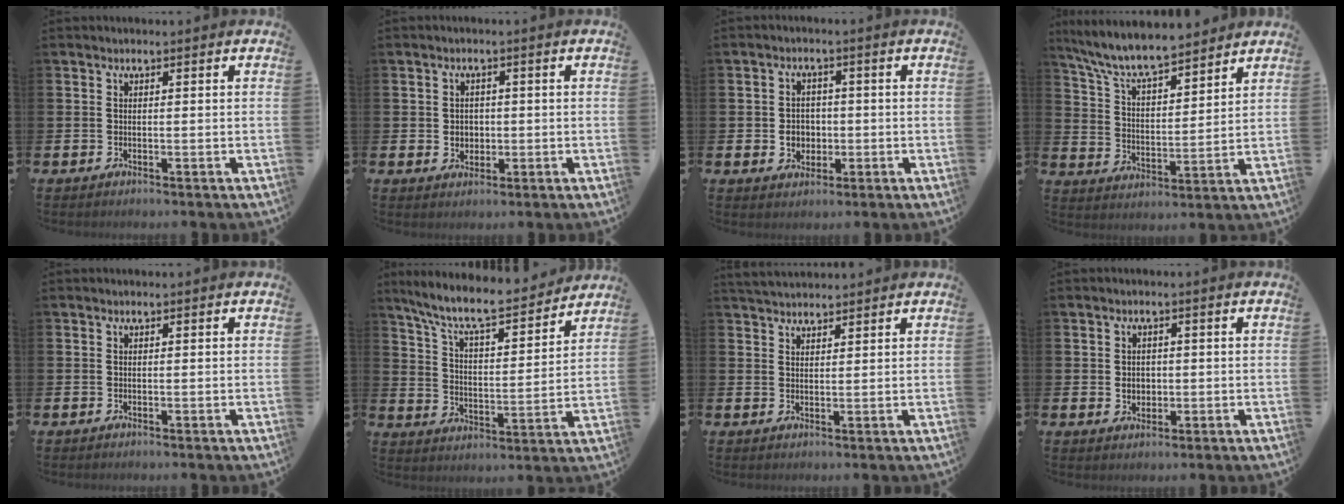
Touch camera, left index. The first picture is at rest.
{"total": 2.2, "force": [0.2, 2.1, 0.8], "torque": [-0.011, 0.007, -0.003]}
{"total": 3.4, "force": [-0.5, 3.1, 1.4], "torque": [-0.019, 0.001, -0.017]}
{"total": 8.1, "force": [7.5, 1.3, 2.5], "torque": [-0.085, -0.046, 0.134]}
{"total": 0.0}
{"total": 9.5, "force": [8.5, 1.6, 3.9], "torque": [-0.109, -0.058, 0.144]}
{"total": 3.2, "force": [3.1, 0.6, 0.3], "torque": [-0.013, -0.009, 0.058]}
{"total": 2.2, "force": [0.1, 1.9, 1.0], "torque": [-0.006, 0.003, -0.006]}